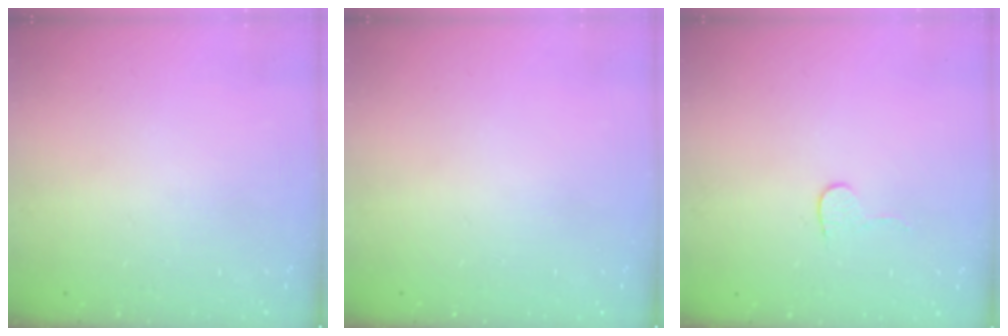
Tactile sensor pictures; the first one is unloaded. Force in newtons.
{"total": 0.0}
{"total": 4.0, "press": 4.0, "slide": 0.4}